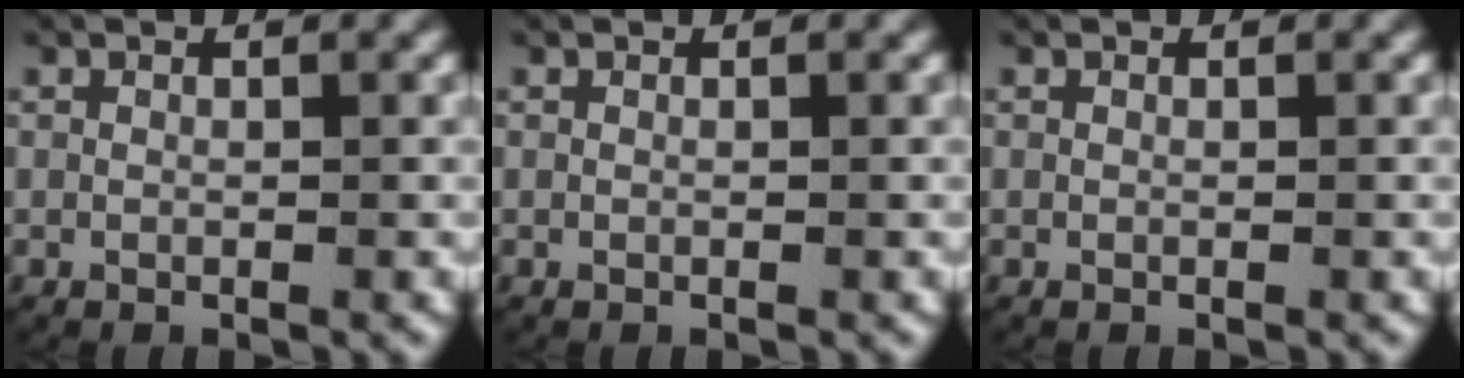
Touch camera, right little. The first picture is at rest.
{"total": 0.0}
{"total": 0.0}